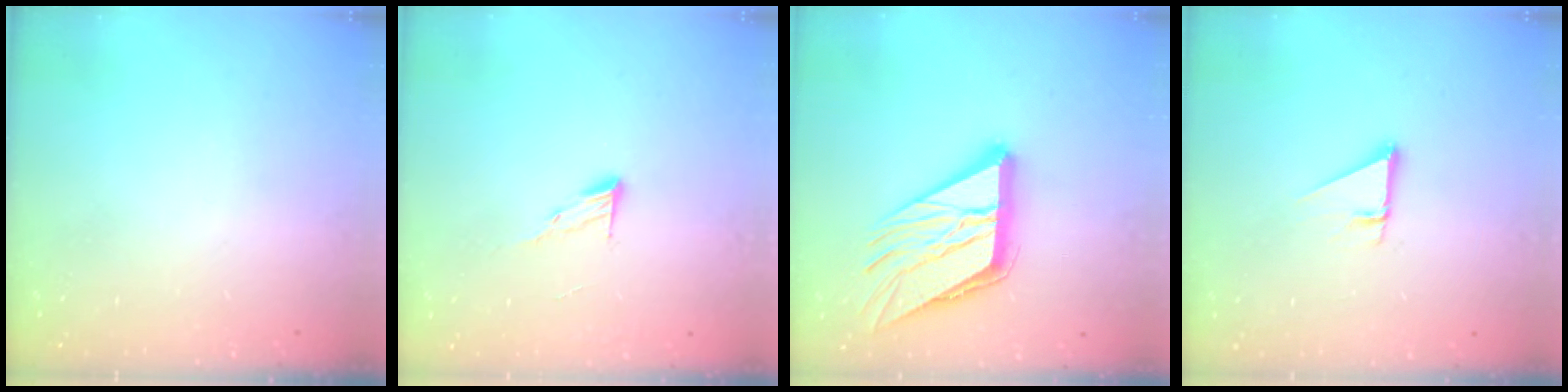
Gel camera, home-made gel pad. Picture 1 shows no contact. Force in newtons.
{"total": 5.9, "press": 5.9, "slide": 0.6}
{"total": 18.0, "press": 17.9, "slide": 2.5}
{"total": 2.7, "press": 2.7, "slide": 0.1}